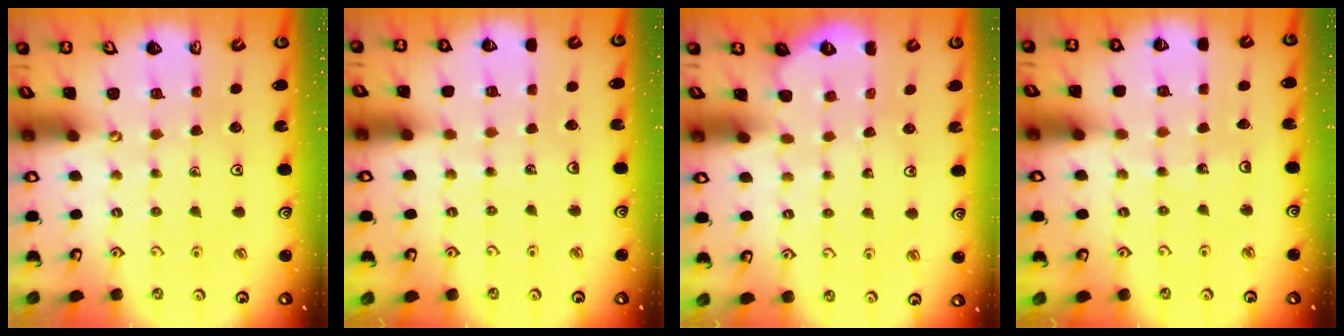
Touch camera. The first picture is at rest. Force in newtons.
{"total": 3.2, "press": 3.1, "slide": 0.4}
{"total": 0.0}
{"total": 3.5, "press": 3.5, "slide": 0.4}